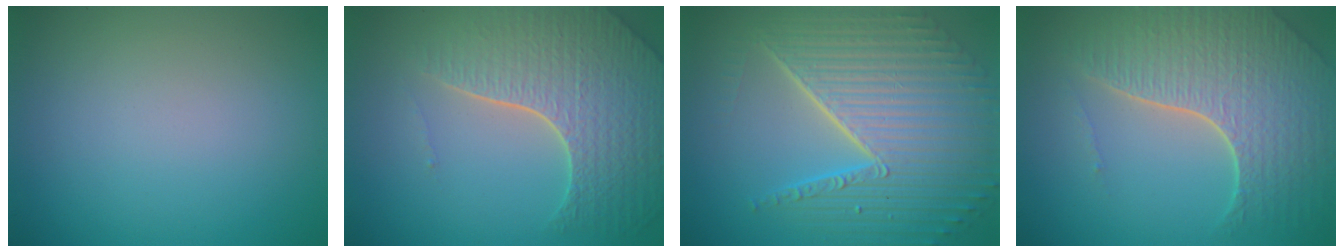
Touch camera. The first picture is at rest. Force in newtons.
{"total": 7.7, "press": 5.6, "slide": 5.3}
{"total": 10.2, "press": 6.6, "slide": 7.8}
{"total": 7.4, "press": 5.3, "slide": 5.2}